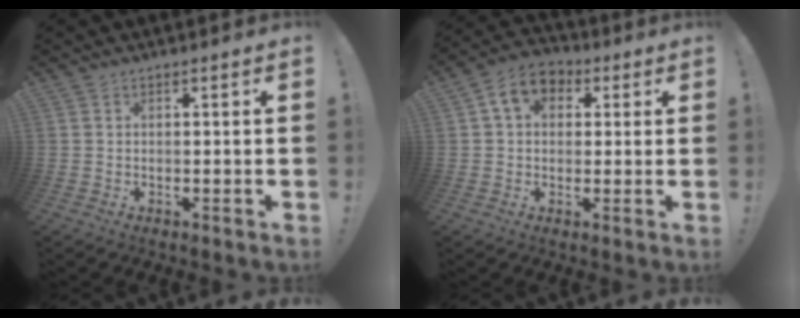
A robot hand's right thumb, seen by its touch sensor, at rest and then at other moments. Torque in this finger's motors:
{"motor_torque": [1.28, 1.15, 0.58, 0.16, 0.01]}